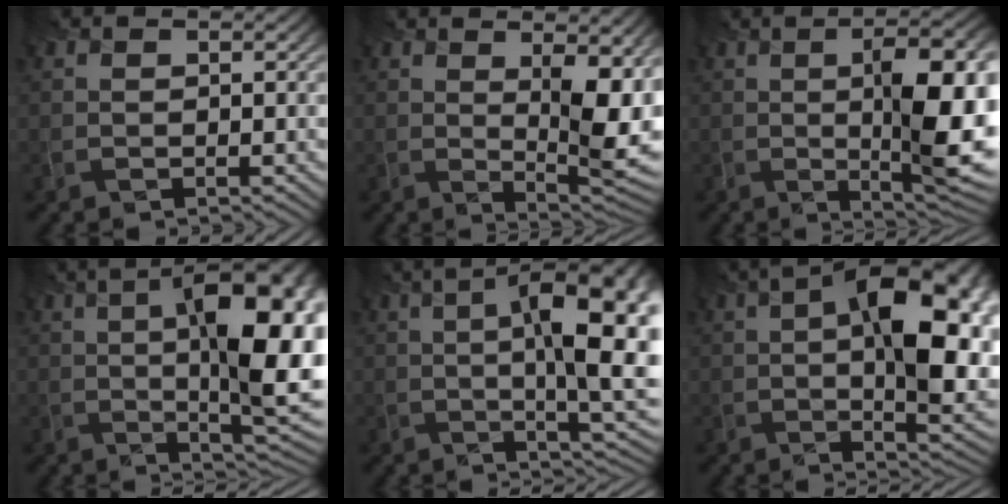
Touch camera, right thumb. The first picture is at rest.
{"total": 9.3, "force": [1.5, 2.8, 8.7], "torque": [-0.135, -0.002, 0.036]}
{"total": 11.8, "force": [-0.3, 2.5, 11.5], "torque": [-0.171, 0.003, 0.007]}
{"total": 16.0, "force": [1.1, 4.7, 15.3], "torque": [-0.202, 0.014, 0.017]}
{"total": 15.9, "force": [0.9, 4.4, 15.2], "torque": [-0.205, 0.011, 0.015]}
{"total": 16.7, "force": [1.8, 6.9, 15.2], "torque": [-0.202, 0.018, 0.022]}